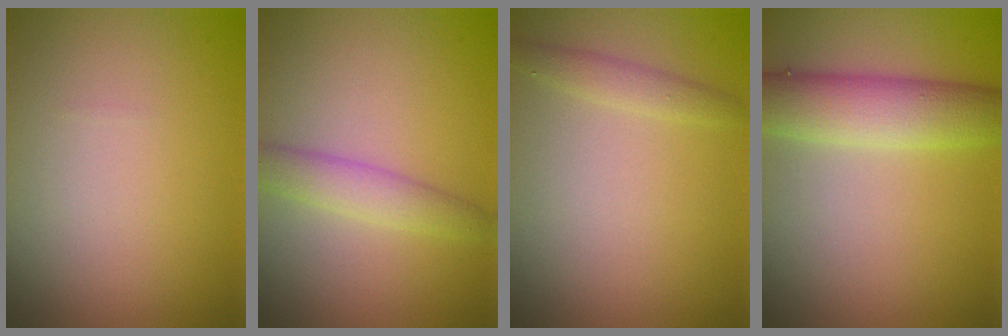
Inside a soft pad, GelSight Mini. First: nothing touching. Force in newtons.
{"total": 2.7, "press": 2.7, "slide": 0.1}
{"total": 1.4, "press": 1.4, "slide": 0.0}
{"total": 5.5, "press": 5.5, "slide": 0.4}